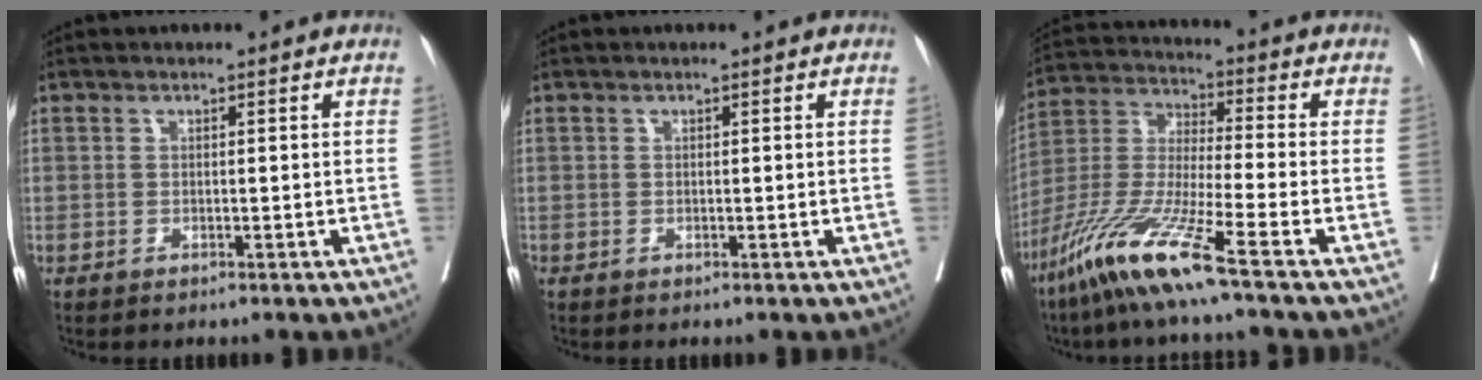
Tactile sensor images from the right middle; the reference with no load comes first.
{"total": 0.0}
{"total": 13.7, "force": [-8.6, -0.7, 10.6], "torque": [-0.228, -0.037, -0.172]}